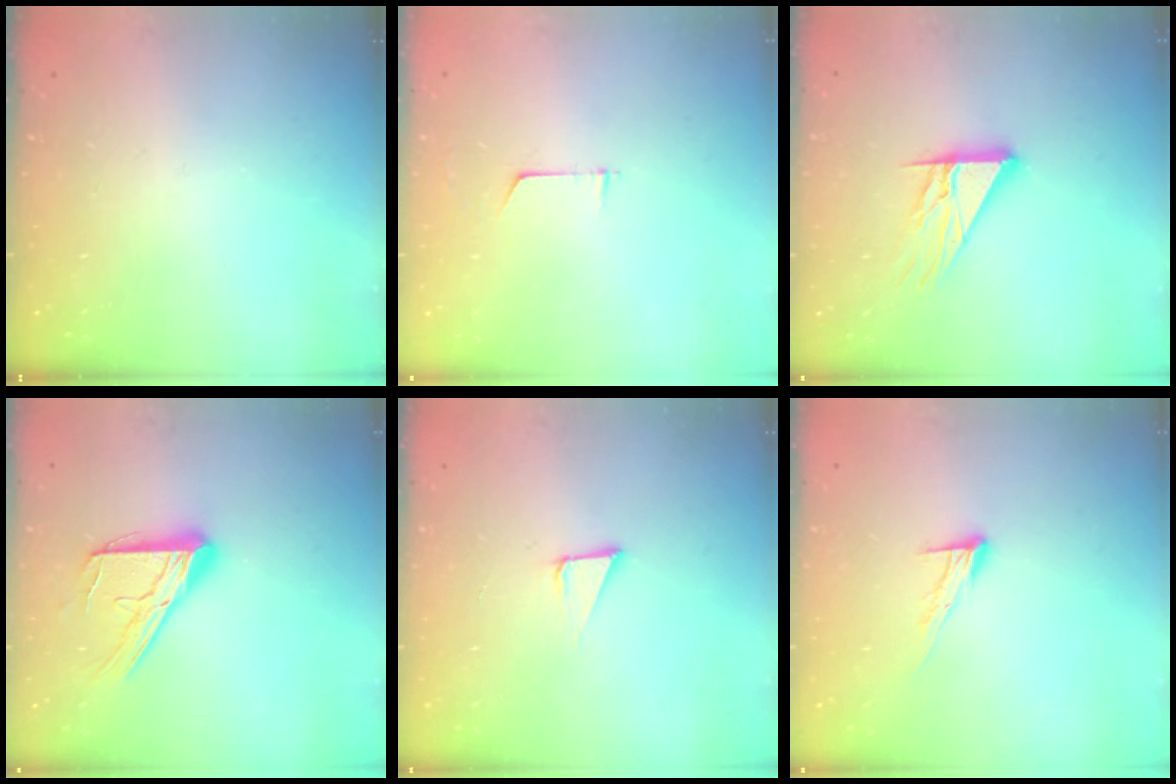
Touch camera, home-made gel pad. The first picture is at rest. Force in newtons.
{"total": 3.2, "press": 3.2, "slide": 0.3}
{"total": 11.7, "press": 11.7, "slide": 0.9}
{"total": 15.7, "press": 15.7, "slide": 1.5}
{"total": 3.7, "press": 3.1, "slide": 2.1}
{"total": 9.1, "press": 9.1, "slide": 0.6}